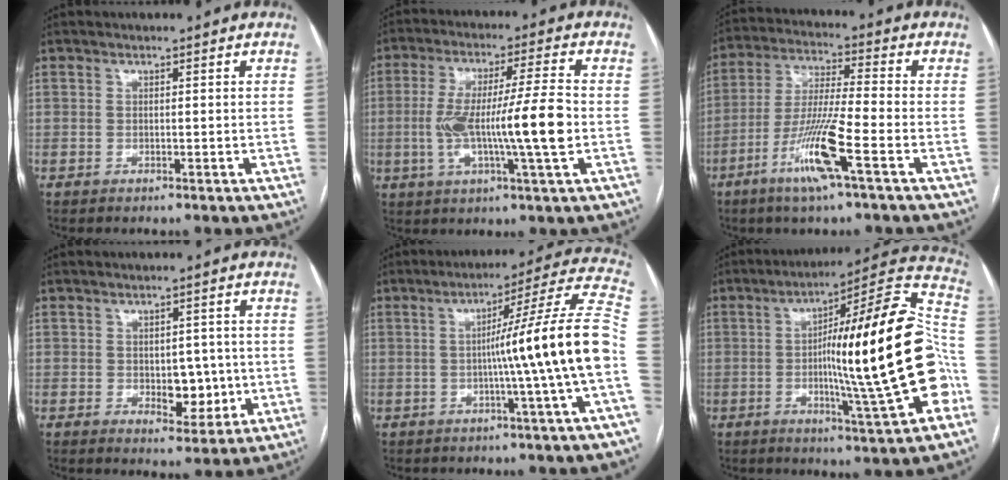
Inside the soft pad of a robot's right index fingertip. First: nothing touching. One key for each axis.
{"total": 13.4, "fx": -1.6, "fy": 0.1, "fz": 13.3, "tx": -0.248, "ty": 0.007, "tz": -0.029}
{"total": 11.7, "fx": -5.5, "fy": -0.2, "fz": 10.4, "tx": -0.209, "ty": -0.014, "tz": -0.107}
{"total": 5.7, "fx": -0.6, "fy": 3.3, "fz": 4.5, "tx": -0.053, "ty": 0.005, "tz": 0.003}
{"total": 15.7, "fx": -2.1, "fy": -2.6, "fz": 15.3, "tx": -0.202, "ty": 0.015, "tz": -0.038}
{"total": 24.5, "fx": -4.0, "fy": 0.5, "fz": 24.1, "tx": -0.302, "ty": 0.014, "tz": -0.066}